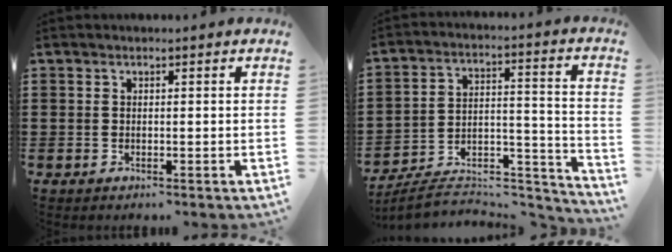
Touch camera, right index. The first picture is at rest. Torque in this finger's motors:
{"motor_torque": [-1.29, 0.72, -1.05, -0.21]}